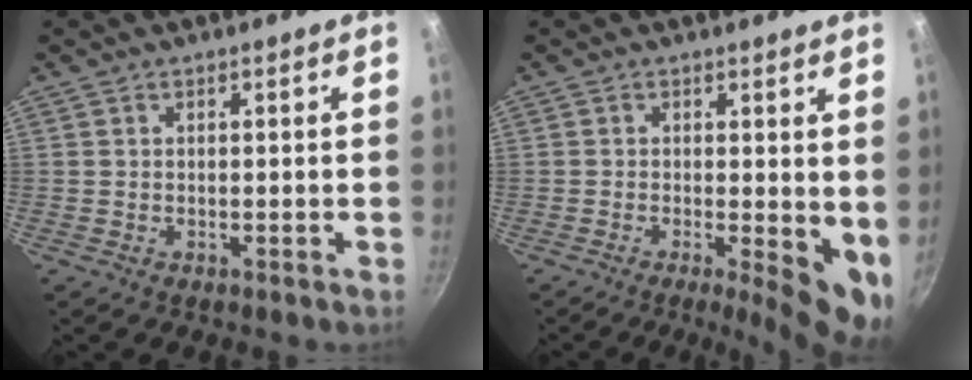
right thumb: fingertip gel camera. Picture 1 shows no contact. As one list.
[{"total": 8.5, "force": [-0.9, 2.9, 7.9], "torque": [-0.098, -0.008, -0.010]}]